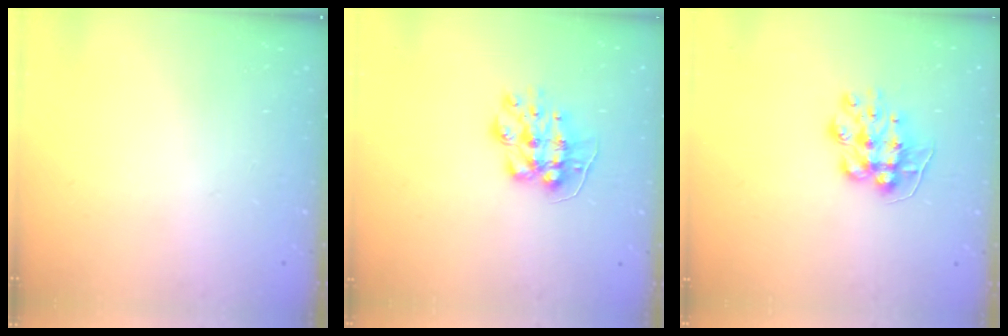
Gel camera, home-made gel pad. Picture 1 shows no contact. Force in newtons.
{"total": 9.4, "press": 9.4, "slide": 0.0}
{"total": 9.9, "press": 9.9, "slide": 0.8}